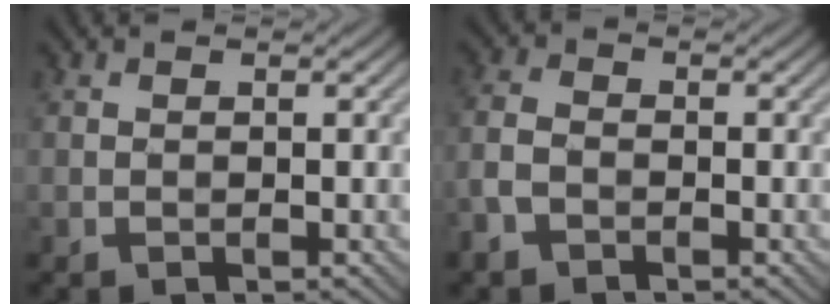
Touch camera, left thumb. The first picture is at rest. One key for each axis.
{"total": 3.5, "fx": -2.0, "fy": 2.0, "fz": 1.9, "tx": -0.051, "ty": -0.003, "tz": -0.055}